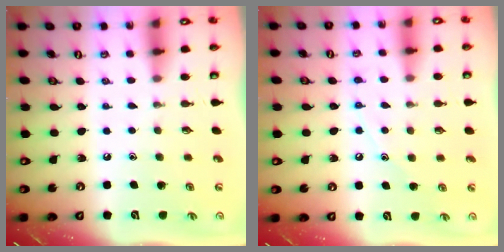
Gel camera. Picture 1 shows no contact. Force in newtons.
{"total": 7.1, "press": 7.1, "slide": 0.7}